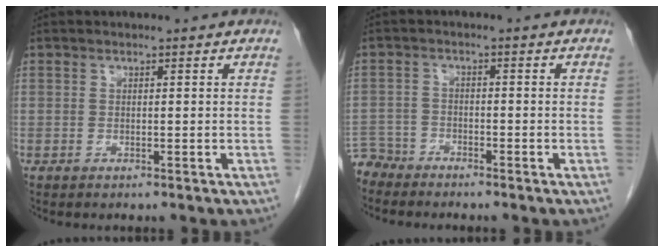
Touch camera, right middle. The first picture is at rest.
{"total": 4.4, "force": [-4.2, 1.1, -0.7], "torque": [0.018, -0.008, -0.084]}